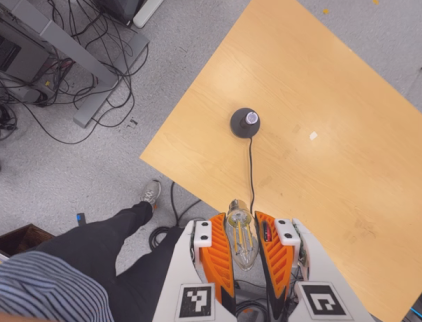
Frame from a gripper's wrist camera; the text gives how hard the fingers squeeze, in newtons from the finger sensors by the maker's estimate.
{"total": 21.8, "left": 24.6, "right": 19.1}